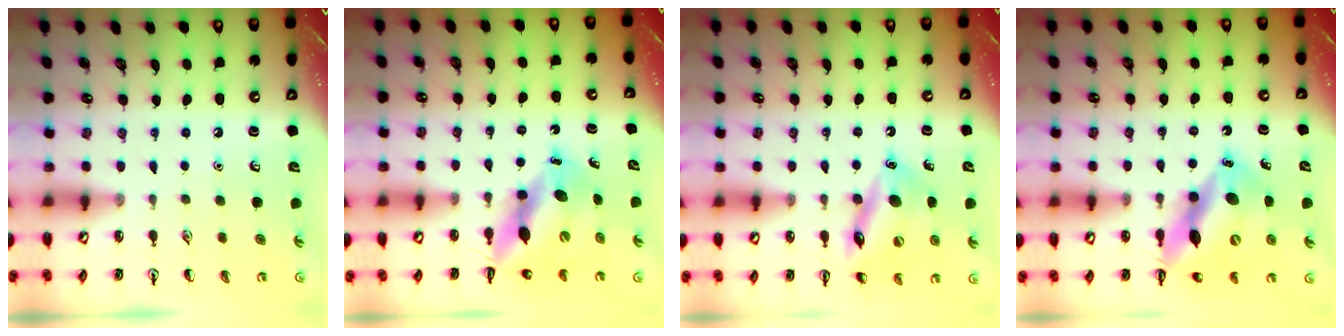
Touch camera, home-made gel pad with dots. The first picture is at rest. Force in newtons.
{"total": 11.0, "press": 10.5, "slide": 3.2}
{"total": 15.4, "press": 15.1, "slide": 3.2}
{"total": 15.1, "press": 14.4, "slide": 4.5}